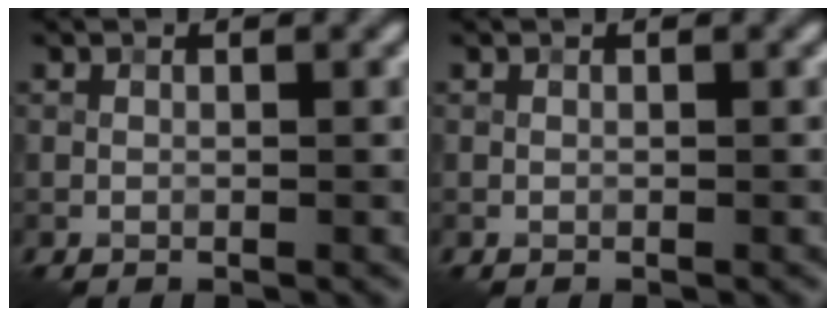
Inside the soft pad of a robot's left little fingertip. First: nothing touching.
{"total": 0.0}